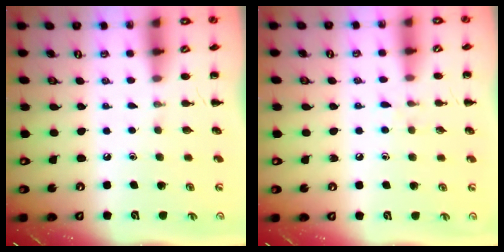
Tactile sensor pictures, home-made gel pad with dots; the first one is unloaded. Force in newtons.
{"total": 4.6, "press": 4.2, "slide": 2.0}